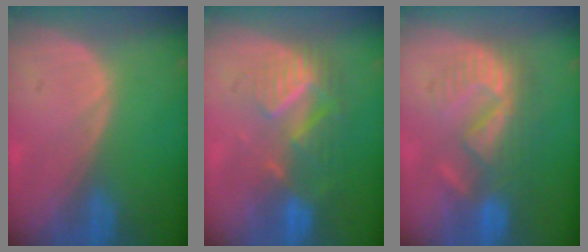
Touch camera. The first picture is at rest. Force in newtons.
{"total": 9.0, "press": 7.9, "slide": 4.4}
{"total": 8.7, "press": 8.2, "slide": 2.8}